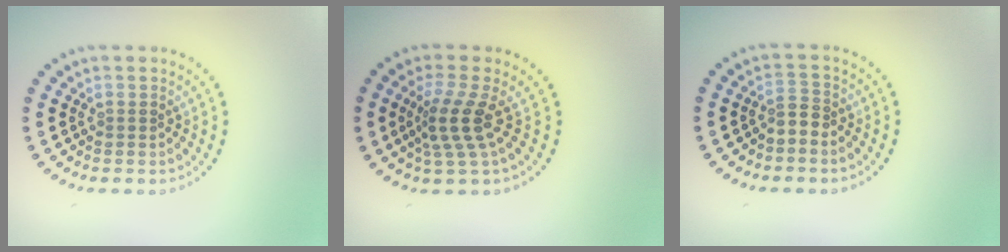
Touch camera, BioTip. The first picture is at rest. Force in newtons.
{"total": 3.2, "press": 2.2, "slide": 2.4}
{"total": 1.6, "press": 1.2, "slide": 1.1}